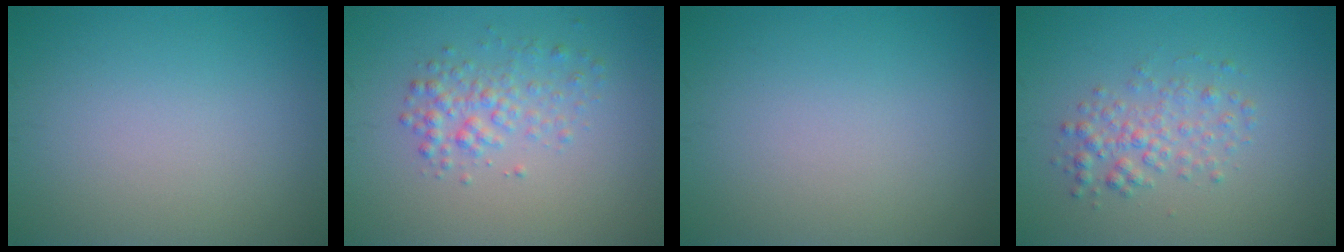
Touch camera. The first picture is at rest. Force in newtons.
{"total": 2.5, "press": 2.5, "slide": 0.1}
{"total": 0.0}
{"total": 2.5, "press": 2.5, "slide": 0.0}